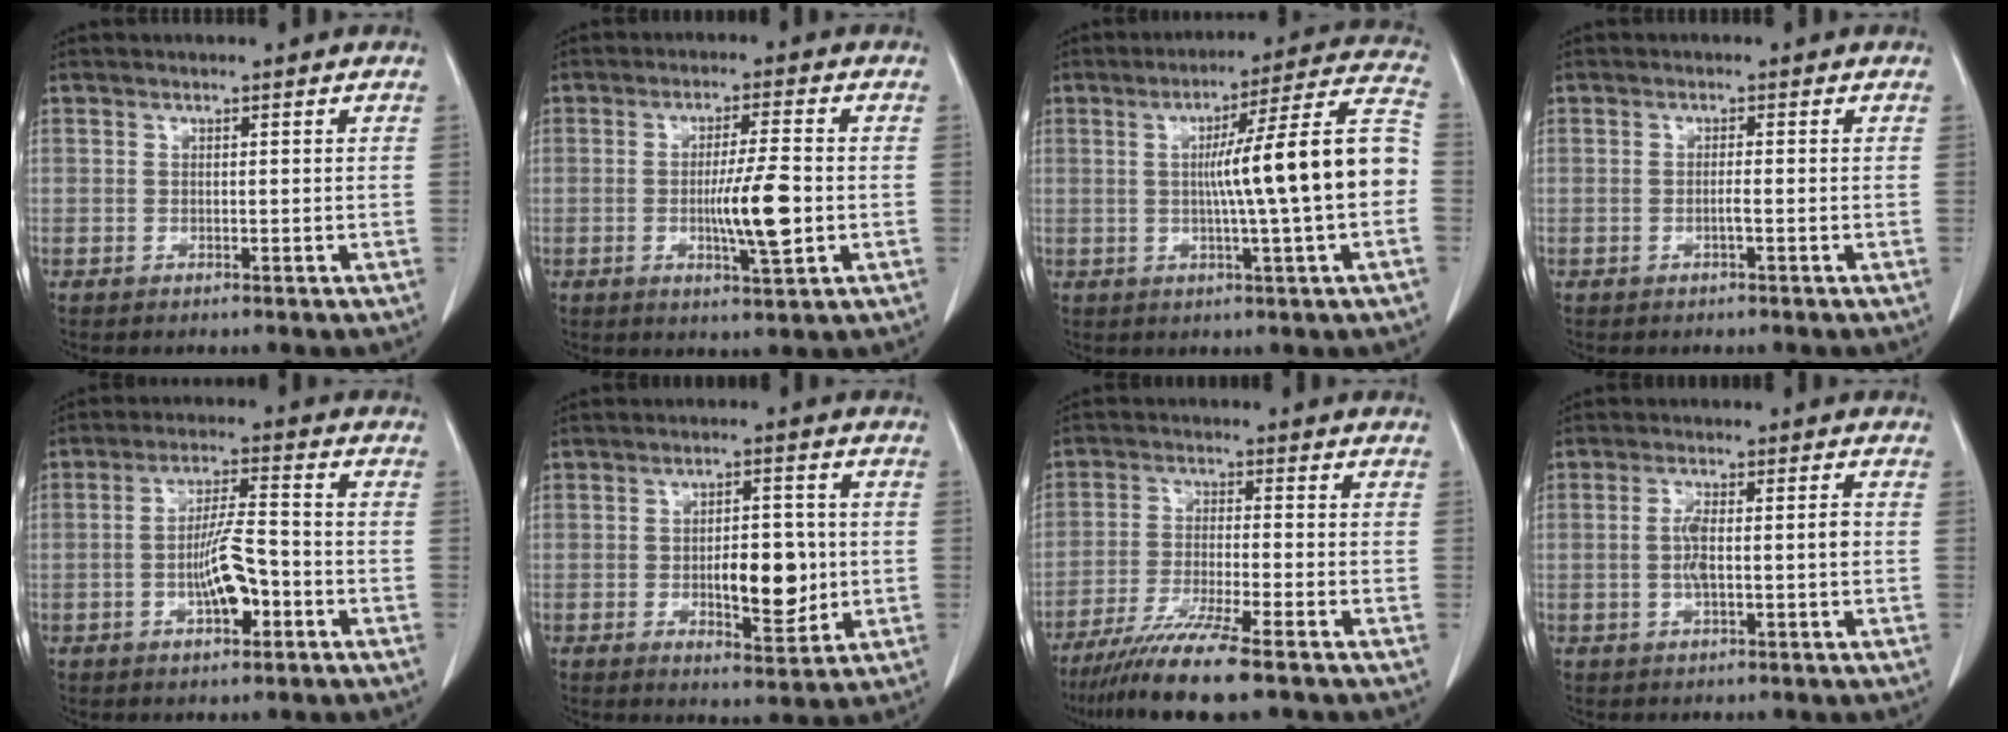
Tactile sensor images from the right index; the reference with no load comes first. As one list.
[{"total": 7.5, "force": [-1.2, 0.4, 7.4], "torque": [-0.127, -0.011, -0.022]}, {"total": 15.8, "force": [-0.7, -1.1, 15.7], "torque": [-0.225, 0.018, -0.017]}, {"total": 1.1, "force": [-0.4, -0.2, 1.0], "torque": [-0.018, 0.001, -0.007]}, {"total": 7.5, "force": [-2.4, 1.8, 6.9], "torque": [-0.132, 0.007, -0.042]}, {"total": 8.4, "force": [-0.9, 3.3, 7.6], "torque": [-0.113, -0.002, -0.008]}, {"total": 10.5, "force": [-7.9, -0.5, 6.9], "torque": [-0.120, -0.032, -0.136]}, {"total": 5.2, "force": [-0.6, 0.9, 5.1], "torque": [-0.103, 0.006, -0.011]}]